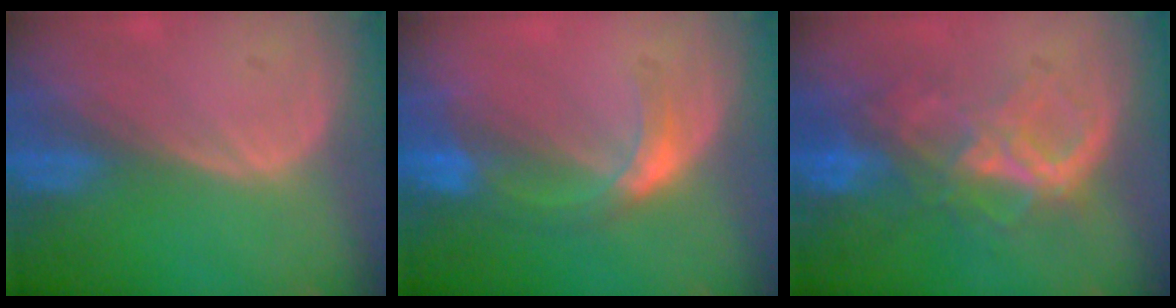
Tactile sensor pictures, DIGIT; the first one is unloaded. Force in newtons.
{"total": 5.6, "press": 4.9, "slide": 2.7}
{"total": 7.9, "press": 7.6, "slide": 2.3}